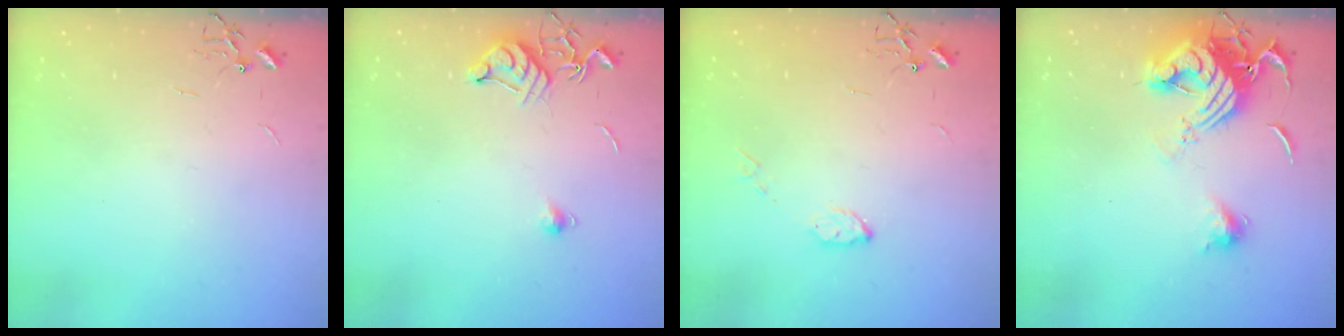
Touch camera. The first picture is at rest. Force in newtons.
{"total": 7.8, "press": 7.7, "slide": 0.8}
{"total": 4.5, "press": 4.5, "slide": 0.2}
{"total": 15.4, "press": 15.3, "slide": 1.6}